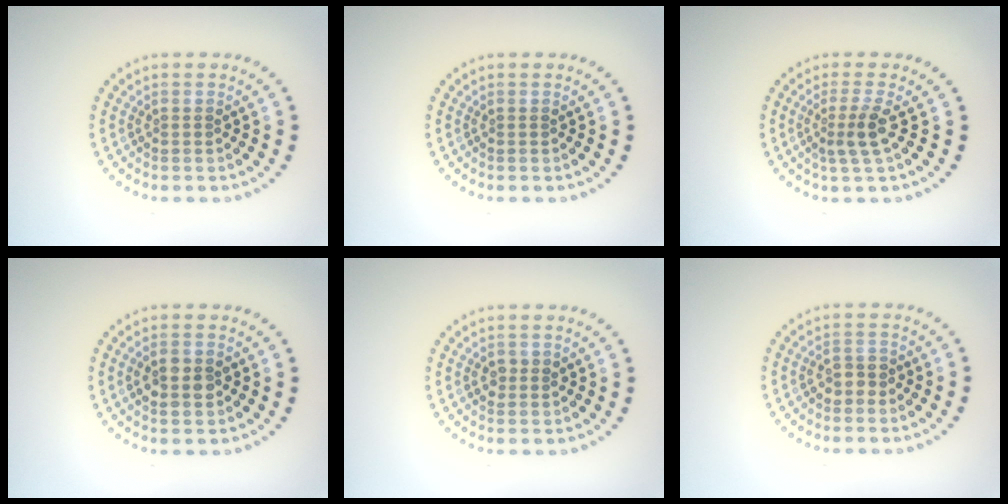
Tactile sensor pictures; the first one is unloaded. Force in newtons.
{"total": 0.0}
{"total": 2.3, "press": 1.7, "slide": 1.5}
{"total": 2.3, "press": 2.3, "slide": 0.1}
{"total": 1.4, "press": 1.4, "slide": 0.2}
{"total": 1.7, "press": 1.6, "slide": 0.5}